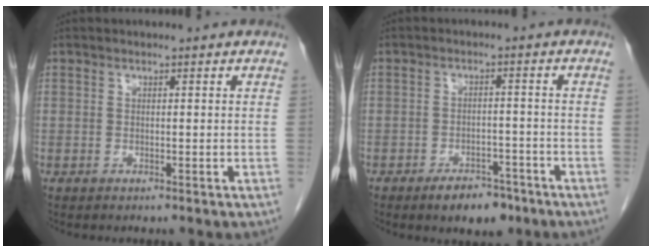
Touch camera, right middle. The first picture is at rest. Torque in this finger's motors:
{"motor_torque": [0.59, -0.35, 0.09, 0.06]}